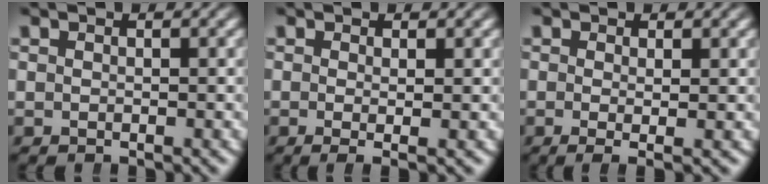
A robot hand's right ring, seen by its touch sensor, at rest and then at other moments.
{"total": 1.6, "force": [-0.6, 0.3, 1.5], "torque": [-0.037, -0.014, -0.007]}
{"total": 2.0, "force": [-0.8, 0.4, 1.8], "torque": [-0.043, -0.017, -0.008]}